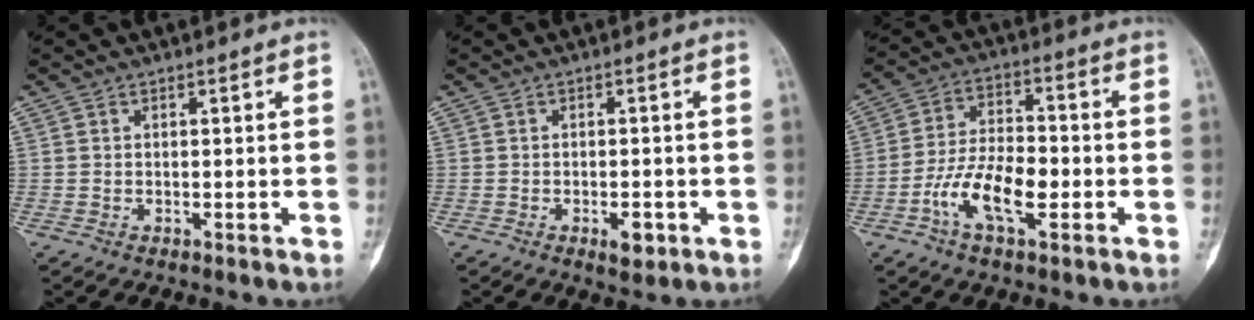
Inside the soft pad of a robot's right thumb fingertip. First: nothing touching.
{"total": 3.3, "force": [-1.4, 1.5, 2.6], "torque": [-0.030, 0.003, -0.015]}
{"total": 11.3, "force": [-3.8, 5.1, 9.3], "torque": [-0.174, 0.024, -0.073]}